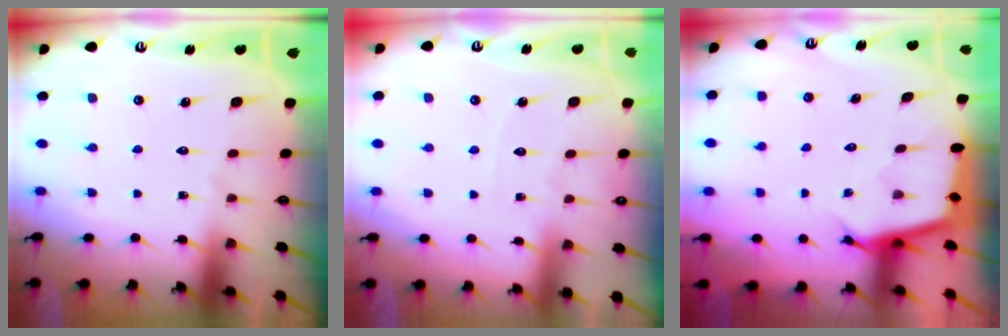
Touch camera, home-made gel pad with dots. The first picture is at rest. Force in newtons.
{"total": 3.3, "press": 3.3, "slide": 0.4}
{"total": 2.5, "press": 2.5, "slide": 0.1}